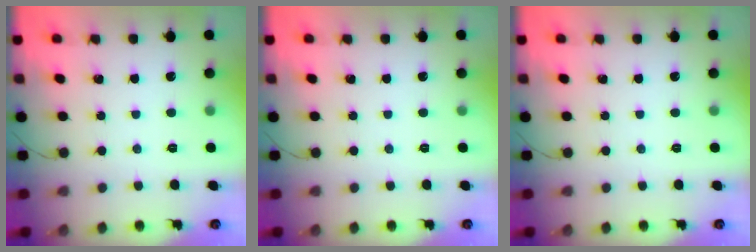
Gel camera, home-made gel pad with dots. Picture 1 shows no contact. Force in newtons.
{"total": 0.0}
{"total": 0.0}